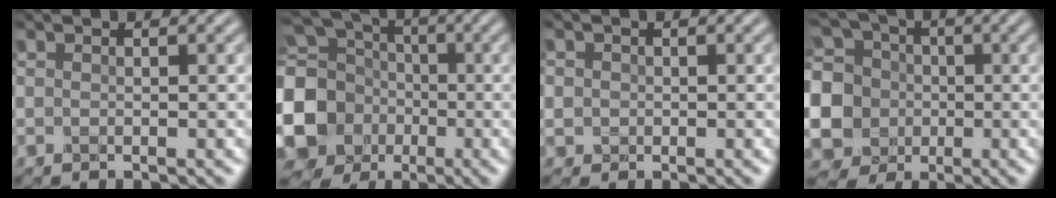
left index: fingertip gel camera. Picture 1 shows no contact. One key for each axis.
{"total": 17.9, "fx": -3.5, "fy": 16.4, "fz": 6.4, "tx": -0.169, "ty": -0.011, "tz": -0.109}
{"total": 2.1, "fx": 0.4, "fy": 2.0, "fz": 0.7, "tx": -0.009, "ty": 0.010, "tz": 0.003}
{"total": 14.7, "fx": -1.2, "fy": 13.9, "fz": 4.6, "tx": -0.155, "ty": 0.014, "tz": -0.054}